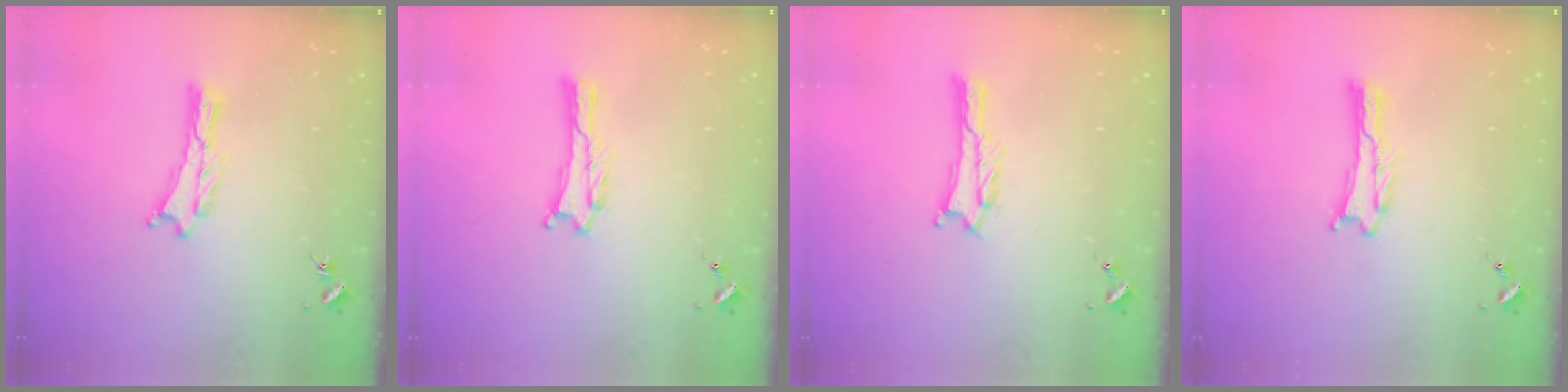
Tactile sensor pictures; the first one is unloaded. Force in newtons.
{"total": 0.5, "press": 0.5, "slide": 0.1}
{"total": 1.0, "press": 1.0, "slide": 0.1}
{"total": 0.0}